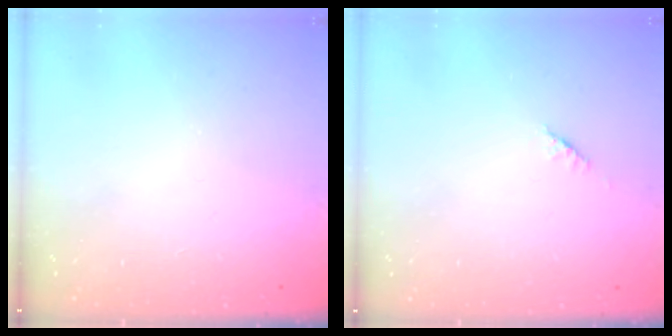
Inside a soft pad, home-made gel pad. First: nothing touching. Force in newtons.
{"total": 1.4, "press": 1.3, "slide": 0.5}